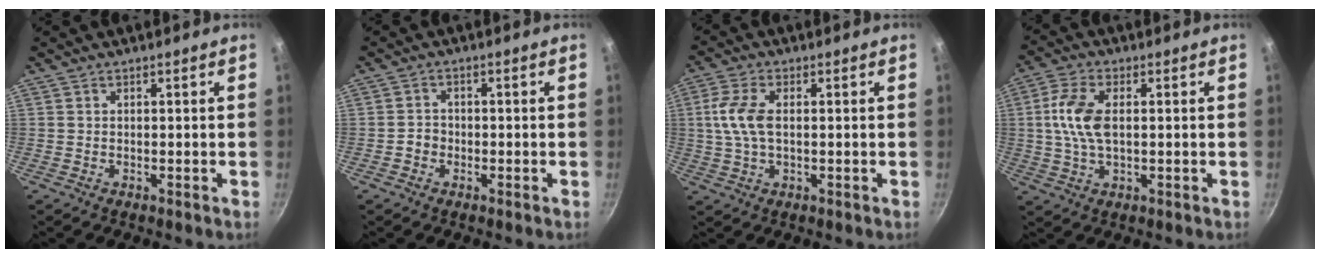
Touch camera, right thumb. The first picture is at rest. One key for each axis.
{"total": 2.2, "fx": -0.9, "fy": 1.8, "fz": 0.7, "tx": -0.001, "ty": 0.011, "tz": -0.018}
{"total": 7.4, "fx": 0.7, "fy": 3.9, "fz": 6.2, "tx": -0.132, "ty": 0.009, "tz": 0.010}
{"total": 8.9, "fx": 0.9, "fy": 4.7, "fz": 7.5, "tx": -0.150, "ty": 0.011, "tz": 0.011}